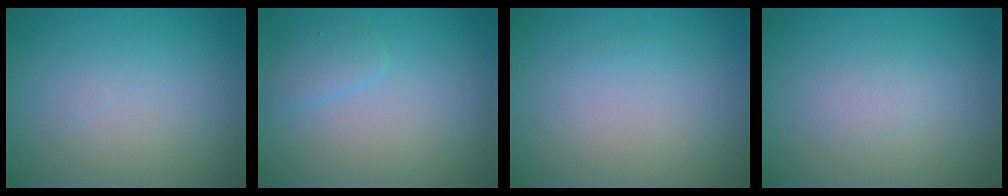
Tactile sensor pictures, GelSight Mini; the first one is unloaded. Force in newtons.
{"total": 1.4, "press": 1.4, "slide": 0.1}
{"total": 0.0}
{"total": 0.8, "press": 0.8, "slide": 0.0}